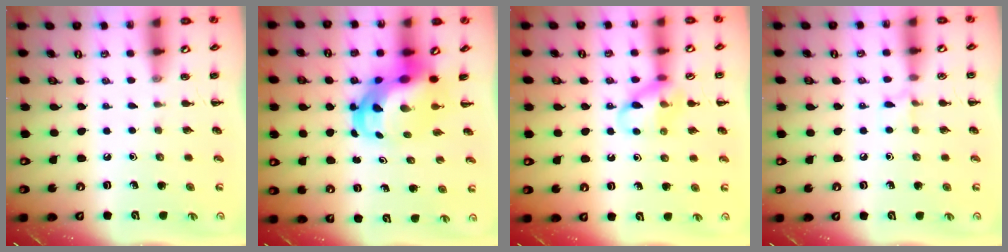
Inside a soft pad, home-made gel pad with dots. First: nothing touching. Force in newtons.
{"total": 8.3, "press": 8.0, "slide": 2.2}
{"total": 12.0, "press": 11.9, "slide": 1.7}
{"total": 4.8, "press": 4.5, "slide": 1.4}